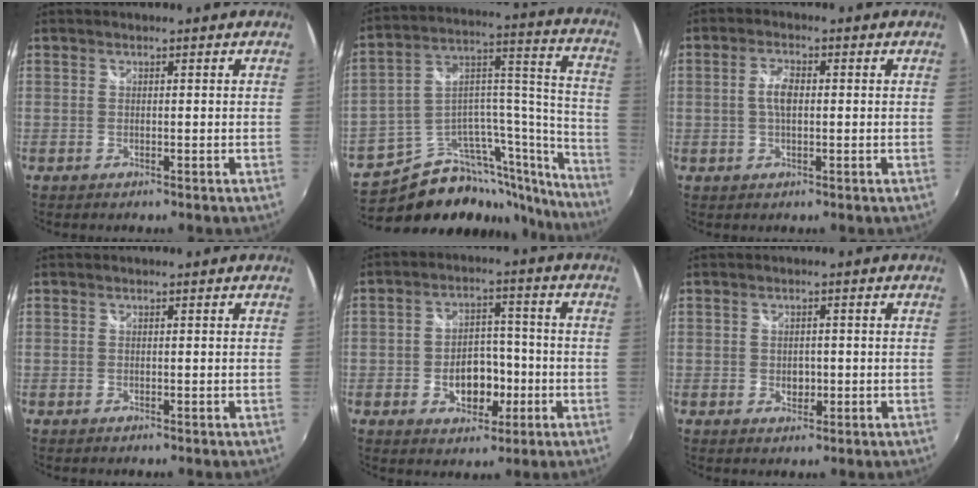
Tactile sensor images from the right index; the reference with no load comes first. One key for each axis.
{"total": 24.9, "fx": -19.0, "fy": 11.0, "fz": 11.8, "tx": -0.152, "ty": 0.068, "tz": -0.281}
{"total": 3.7, "fx": 0.2, "fy": 1.6, "fz": 3.3, "tx": -0.067, "ty": 0.010, "tz": 0.005}
{"total": 0.0}
{"total": 8.9, "fx": -2.9, "fy": 5.9, "fz": 6.0, "tx": -0.110, "ty": 0.014, "tz": -0.034}
{"total": 2.5, "fx": -0.4, "fy": 2.0, "fz": 1.4, "tx": -0.022, "ty": 0.001, "tz": -0.006}